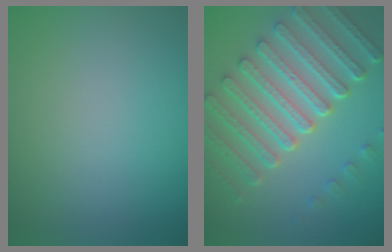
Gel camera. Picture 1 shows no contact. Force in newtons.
{"total": 7.7, "press": 5.9, "slide": 5.0}